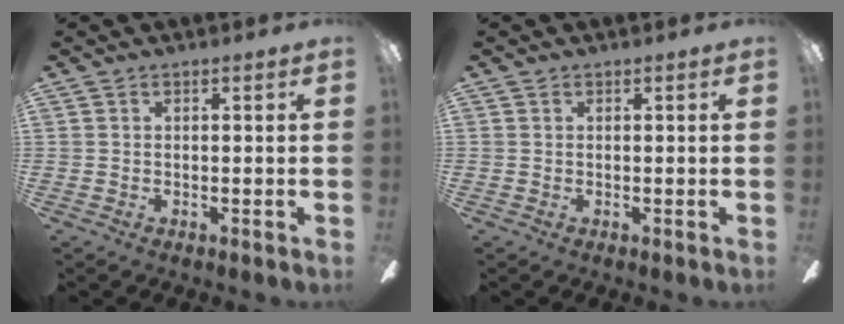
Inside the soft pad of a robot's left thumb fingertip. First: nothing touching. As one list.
[{"total": 0.0}]